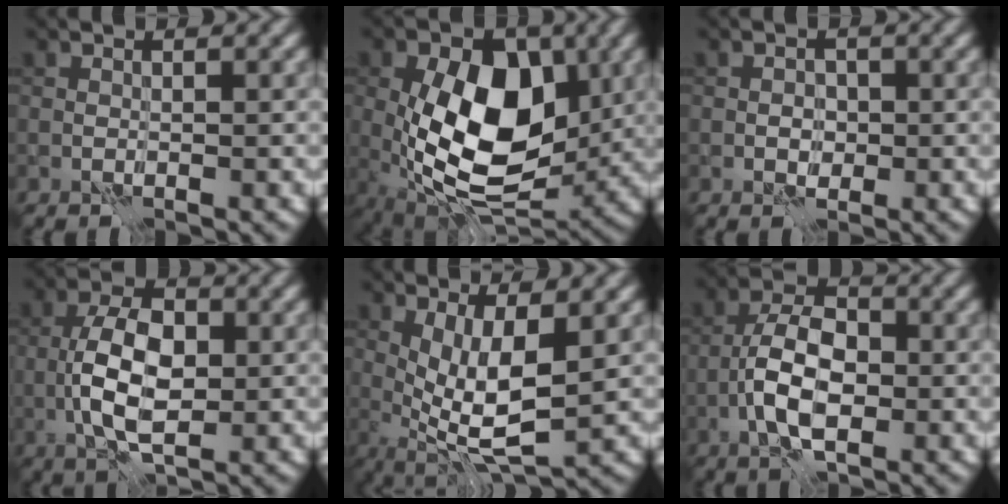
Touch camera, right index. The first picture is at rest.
{"total": 12.2, "force": [-0.1, 7.4, 9.7], "torque": [-0.167, -0.009, 0.001]}
{"total": 2.1, "force": [-0.4, 1.8, 1.0], "torque": [-0.012, -0.004, -0.008]}
{"total": 6.3, "force": [-1.0, 3.1, 5.4], "torque": [-0.108, 0.003, -0.022]}
{"total": 6.2, "force": [0.3, 1.9, 5.9], "torque": [-0.110, -0.014, 0.010]}
{"total": 6.0, "force": [-2.0, 2.9, 4.8], "torque": [-0.087, 0.007, -0.041]}